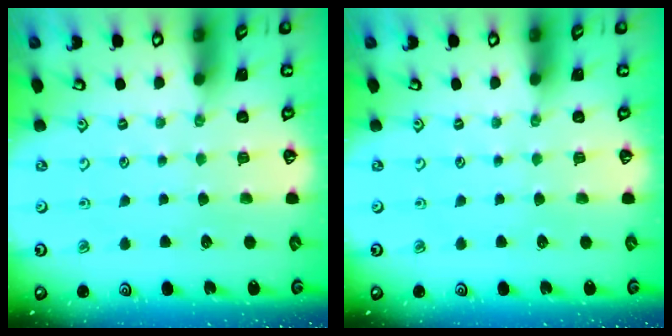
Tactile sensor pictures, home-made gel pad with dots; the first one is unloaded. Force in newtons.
{"total": 0.0}